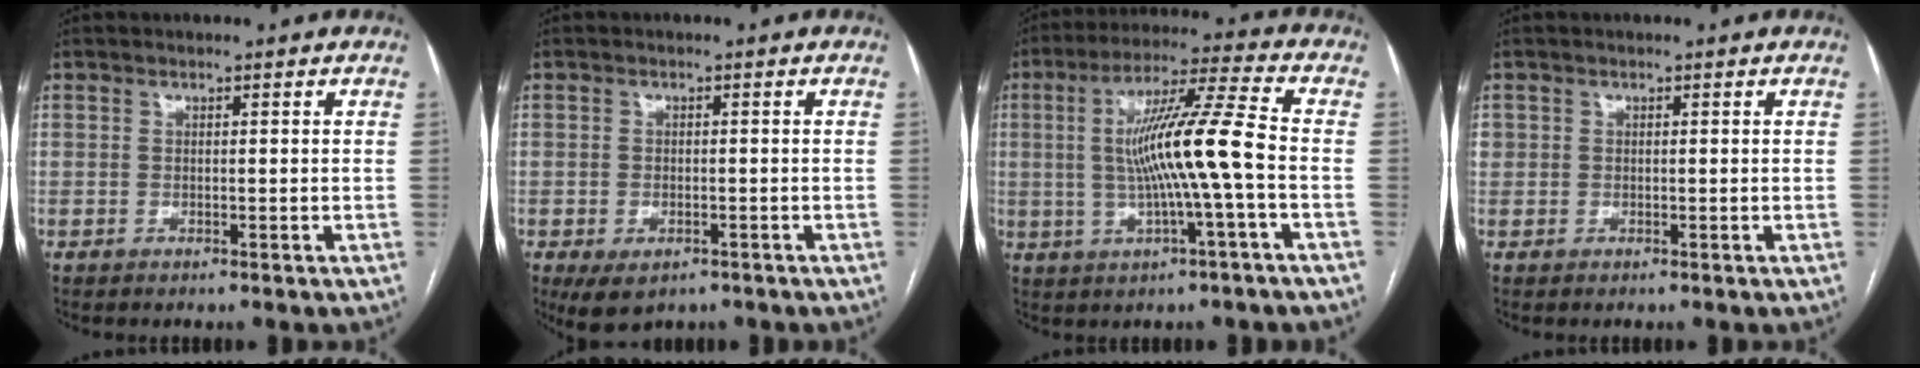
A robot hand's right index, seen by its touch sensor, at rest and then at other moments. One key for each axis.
{"total": 5.0, "fx": -2.9, "fy": 2.9, "fz": 2.9, "tx": -0.052, "ty": -0.008, "tz": -0.035}
{"total": 12.4, "fx": -0.9, "fy": -0.6, "fz": 12.3, "tx": -0.222, "ty": 0.011, "tz": -0.019}
{"total": 1.3, "fx": 0.2, "fy": 1.2, "fz": 0.3, "tx": 0.001, "ty": 0.009, "tz": 0.004}